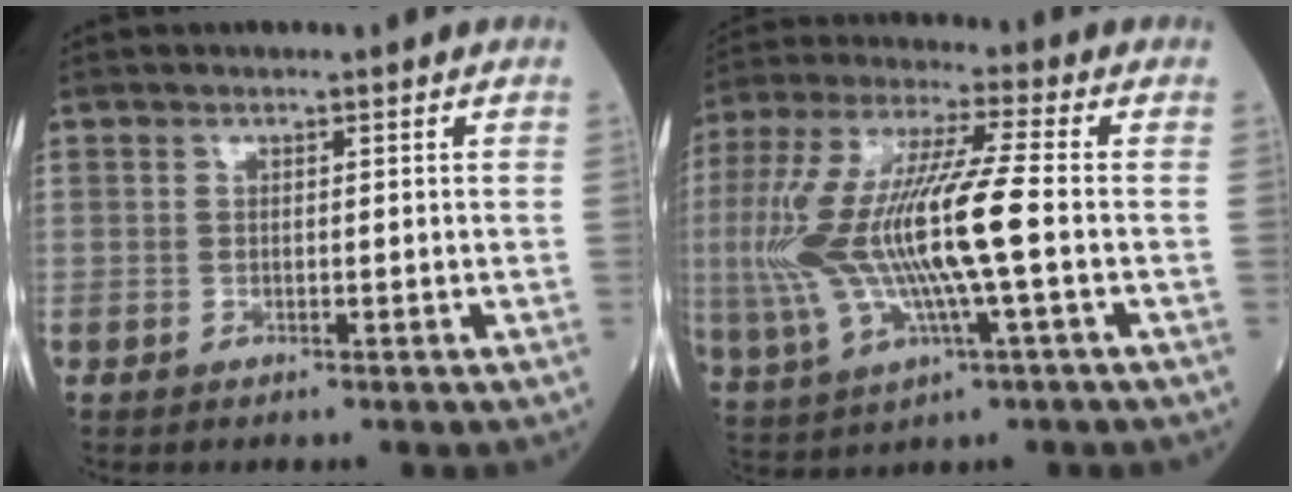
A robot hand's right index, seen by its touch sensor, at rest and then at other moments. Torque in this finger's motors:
{"motor_torque": [1.39, -0.75, 1.06, 0.21]}